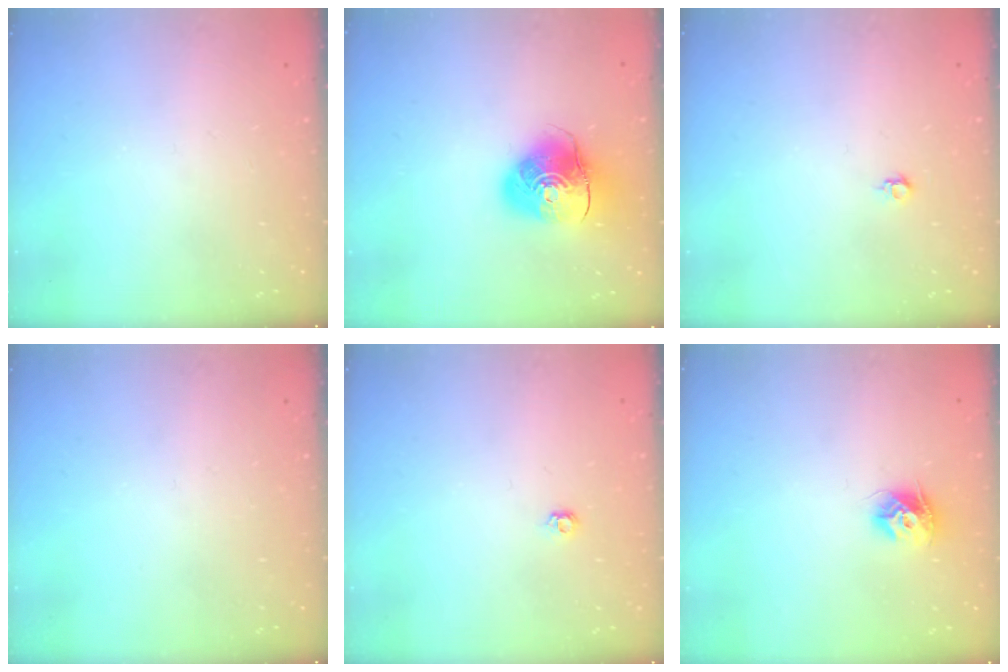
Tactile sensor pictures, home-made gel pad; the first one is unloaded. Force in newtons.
{"total": 10.8, "press": 10.6, "slide": 1.7}
{"total": 4.0, "press": 4.0, "slide": 0.6}
{"total": 0.0}
{"total": 4.7, "press": 4.7, "slide": 0.8}
{"total": 9.1, "press": 9.1, "slide": 0.3}